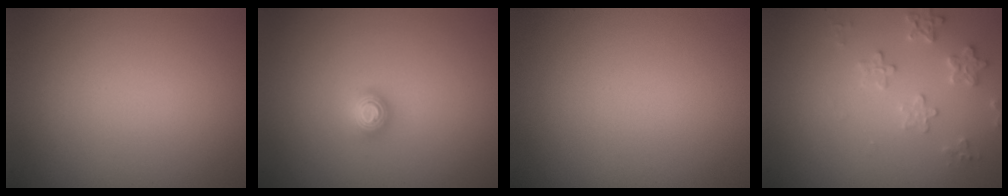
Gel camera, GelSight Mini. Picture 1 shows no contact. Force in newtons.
{"total": 1.2, "press": 1.2, "slide": 0.3}
{"total": 0.0}
{"total": 2.5, "press": 2.4, "slide": 0.6}